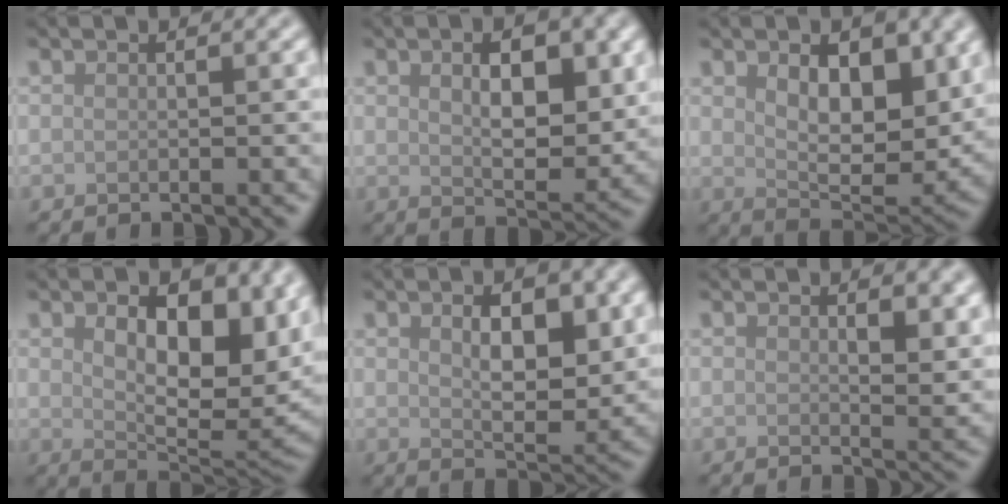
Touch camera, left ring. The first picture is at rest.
{"total": 6.2, "force": [1.4, 3.1, 5.2], "torque": [-0.076, -0.005, 0.028]}
{"total": 7.4, "force": [1.8, 4.1, 5.9], "torque": [-0.094, -0.017, 0.034]}
{"total": 10.8, "force": [2.3, 5.8, 8.7], "torque": [-0.125, -0.015, 0.045]}
{"total": 5.9, "force": [1.3, 2.9, 5.0], "torque": [-0.074, -0.006, 0.027]}
{"total": 3.6, "force": [1.4, 1.3, 3.1], "torque": [-0.041, -0.008, 0.025]}